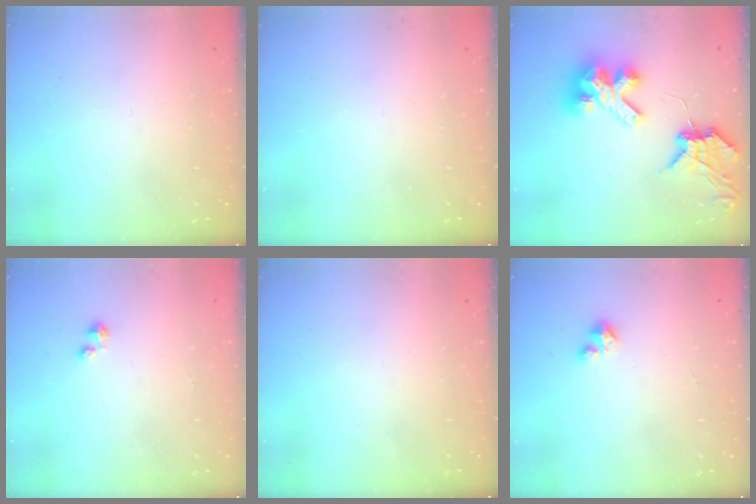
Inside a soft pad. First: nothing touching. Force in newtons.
{"total": 0.0}
{"total": 11.8, "press": 11.7, "slide": 1.3}
{"total": 0.0}
{"total": 0.0}
{"total": 1.5, "press": 1.5, "slide": 0.2}